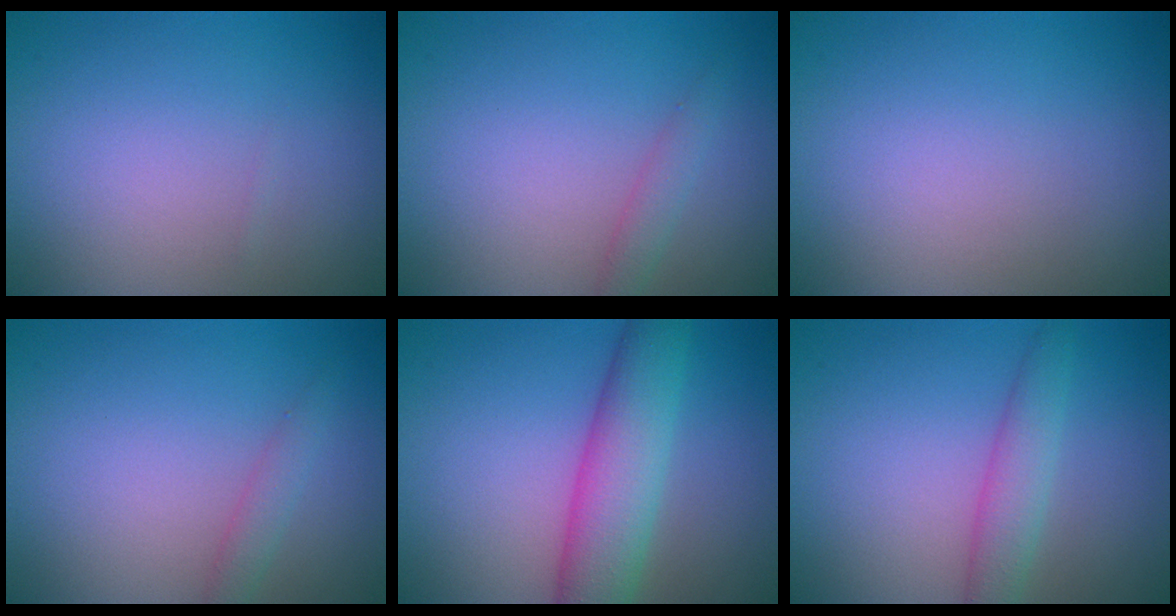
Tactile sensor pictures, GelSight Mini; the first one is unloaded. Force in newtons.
{"total": 1.4, "press": 1.4, "slide": 0.1}
{"total": 0.0}
{"total": 1.4, "press": 1.4, "slide": 0.1}
{"total": 6.3, "press": 6.3, "slide": 0.1}
{"total": 2.7, "press": 2.7, "slide": 0.1}